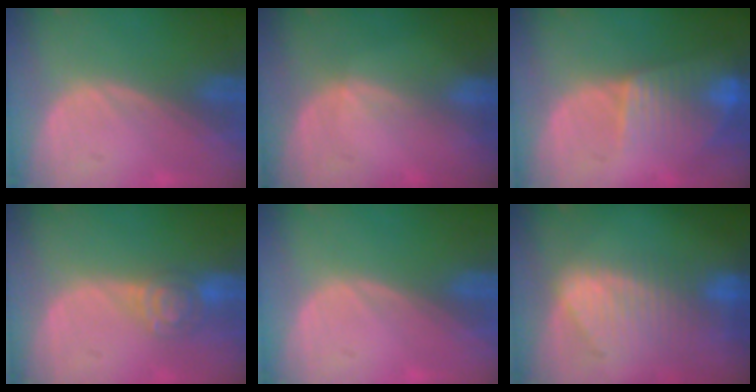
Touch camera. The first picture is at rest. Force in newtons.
{"total": 1.2, "press": 0.7, "slide": 0.9}
{"total": 7.9, "press": 6.9, "slide": 3.8}
{"total": 4.6, "press": 4.5, "slide": 0.8}
{"total": 0.0}
{"total": 9.4, "press": 8.2, "slide": 4.7}